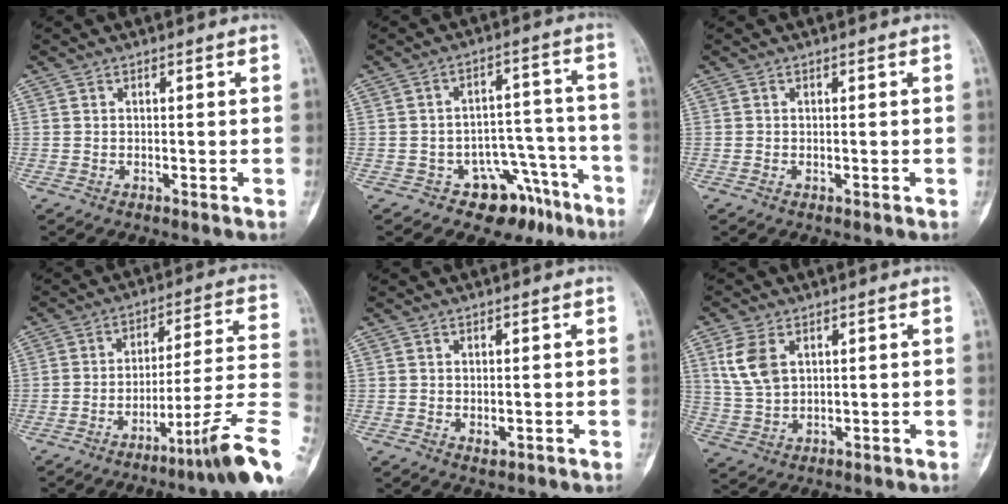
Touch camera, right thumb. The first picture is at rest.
{"total": 10.5, "force": [-7.2, 6.8, 3.4], "torque": [0.003, 0.093, -0.098]}
{"total": 0.0}
{"total": 18.4, "force": [-8.9, 1.2, 16.1], "torque": [-0.208, 0.058, -0.129]}
{"total": 0.9, "force": [0.0, 0.6, 0.7], "torque": [-0.010, -0.003, 0.003]}
{"total": 7.7, "force": [2.9, 4.8, 5.2], "torque": [-0.101, -0.006, 0.066]}